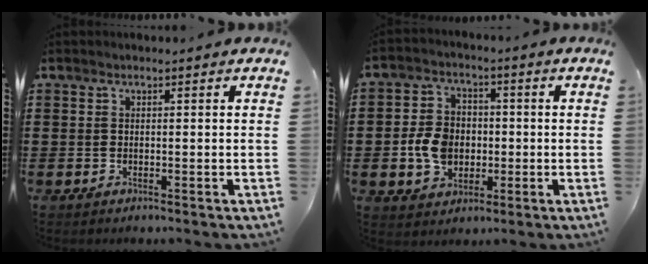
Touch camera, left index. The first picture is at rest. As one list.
[{"total": 7.2, "force": [-1.1, 5.8, 4.2], "torque": [-0.099, 0.006, -0.025]}]